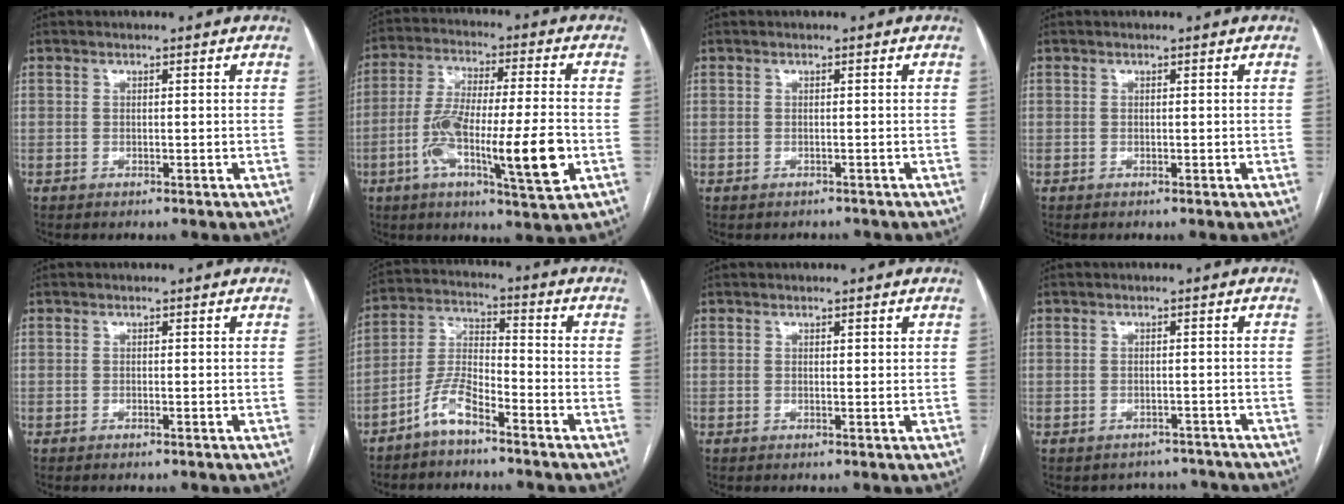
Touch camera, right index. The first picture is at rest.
{"total": 16.0, "force": [-4.5, 2.1, 15.2], "torque": [-0.268, -0.006, -0.074]}
{"total": 1.4, "force": [-1.2, 0.7, 0.0], "torque": [-0.002, 0.001, -0.015]}
{"total": 0.0}
{"total": 0.0}
{"total": 7.0, "force": [-4.9, 1.9, 4.5], "torque": [-0.106, 0.005, -0.101]}
{"total": 0.7, "force": [0.4, 0.2, 0.4], "torque": [-0.006, -0.002, 0.005]}
{"total": 4.3, "force": [-3.8, 1.8, -0.8], "torque": [0.014, 0.021, -0.046]}